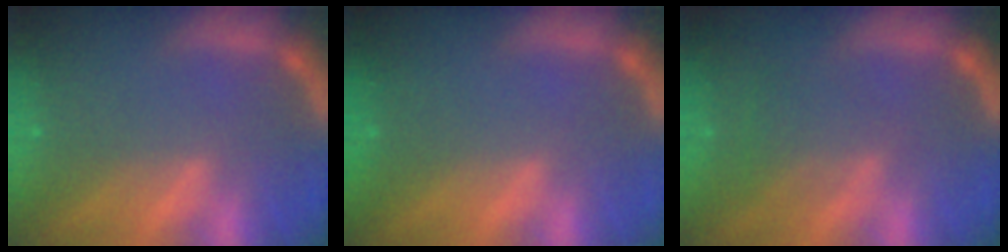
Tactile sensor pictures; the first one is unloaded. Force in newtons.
{"total": 0.0}
{"total": 3.0}